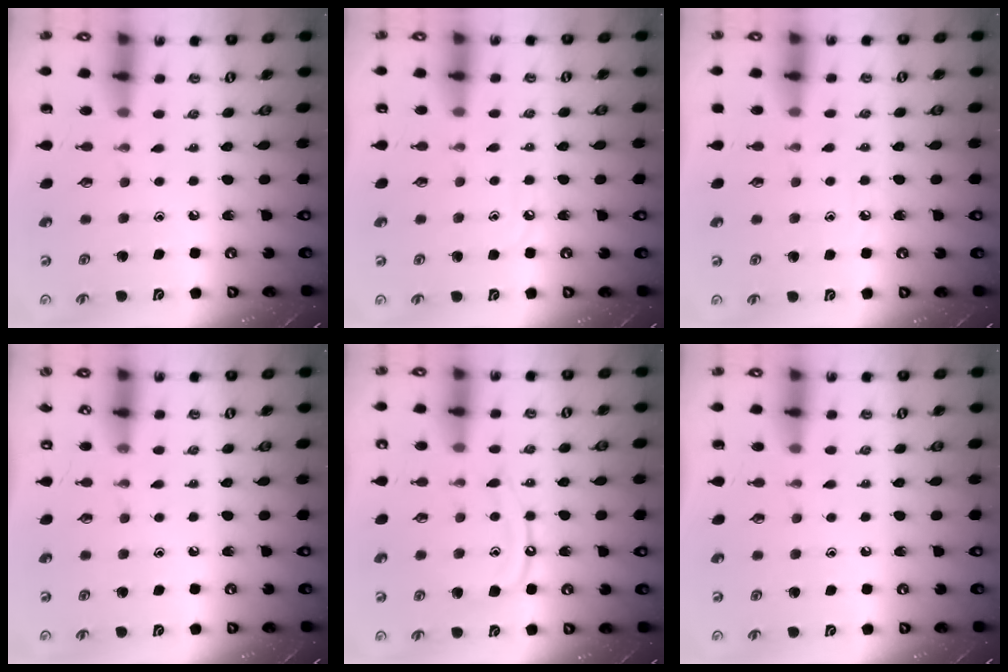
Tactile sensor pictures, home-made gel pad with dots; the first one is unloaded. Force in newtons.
{"total": 3.6, "press": 3.5, "slide": 0.5}
{"total": 3.5, "press": 3.5, "slide": 0.5}
{"total": 0.0}
{"total": 9.1, "press": 9.1, "slide": 0.9}
{"total": 0.0}